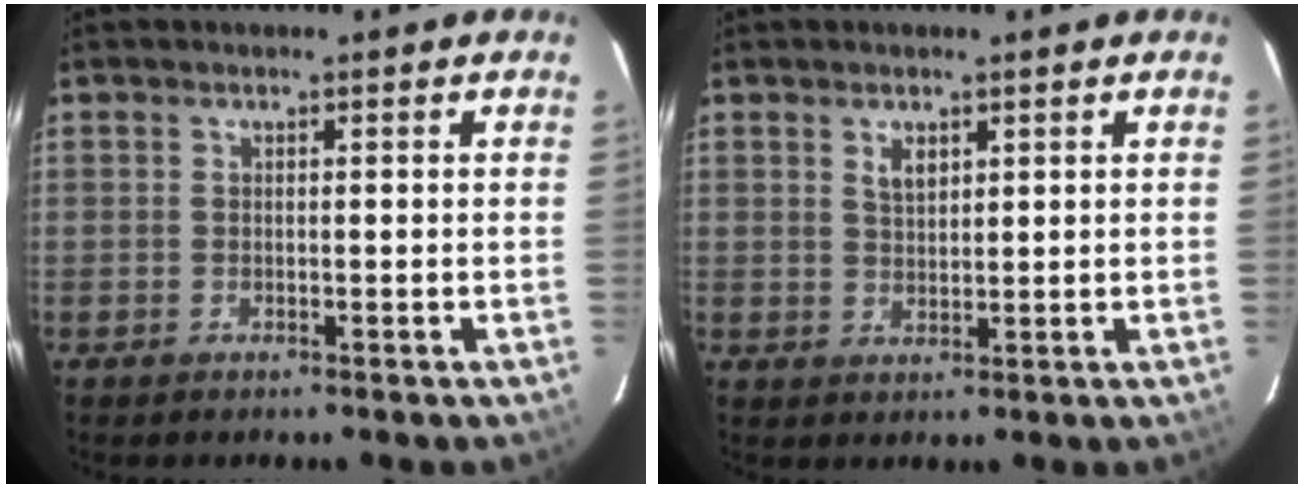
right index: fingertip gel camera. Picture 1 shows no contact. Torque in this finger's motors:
{"motor_torque": [-0.03, 0.06, 0.09, 0.03]}